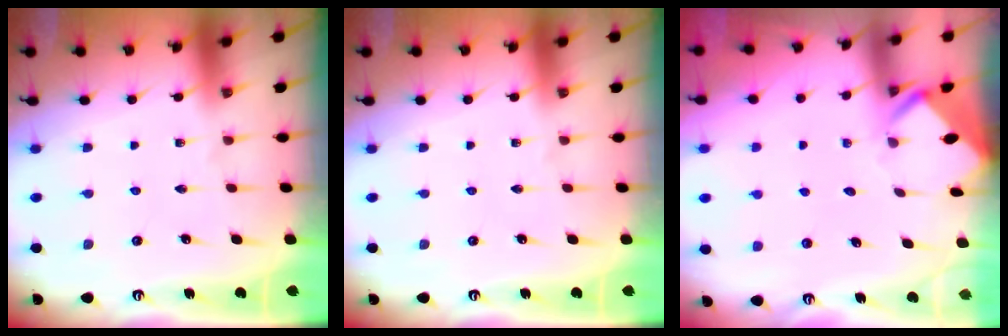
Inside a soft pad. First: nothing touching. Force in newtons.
{"total": 0.0}
{"total": 3.7, "press": 3.7, "slide": 0.2}